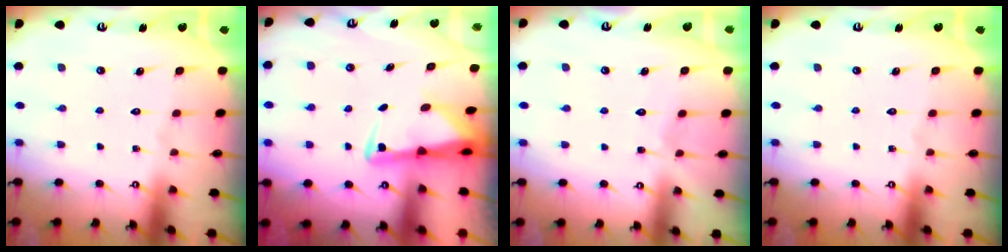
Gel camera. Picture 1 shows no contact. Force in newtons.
{"total": 3.0, "press": 2.9, "slide": 0.6}
{"total": 3.4, "press": 3.3, "slide": 0.4}
{"total": 0.0}